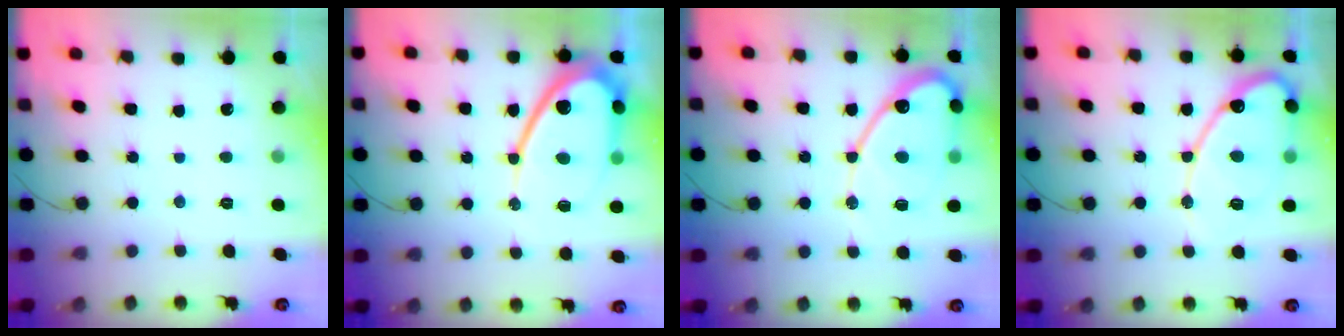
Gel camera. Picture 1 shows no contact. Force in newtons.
{"total": 16.8, "press": 16.7, "slide": 1.6}
{"total": 15.7, "press": 15.7, "slide": 1.1}
{"total": 15.4, "press": 15.4, "slide": 1.1}